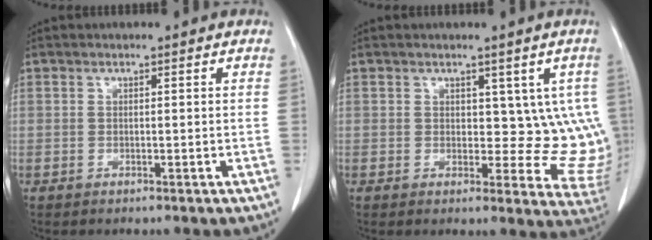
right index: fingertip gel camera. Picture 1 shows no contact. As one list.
[{"total": 7.9, "force": [1.9, 4.9, 5.8], "torque": [-0.034, -0.006, 0.026]}]